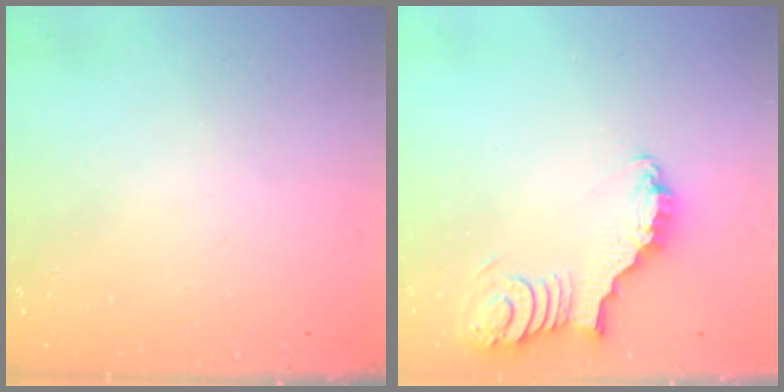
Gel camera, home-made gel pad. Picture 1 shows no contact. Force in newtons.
{"total": 3.8, "press": 3.7, "slide": 0.3}